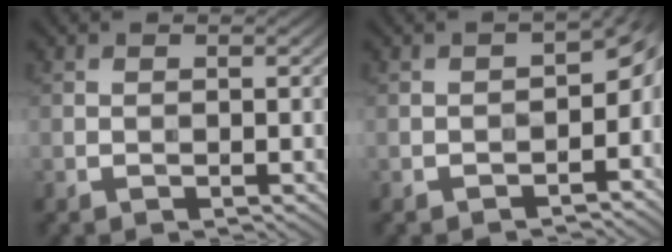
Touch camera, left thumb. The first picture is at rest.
{"total": 9.5, "force": [-3.2, 5.8, 6.9], "torque": [-0.059, -0.031, -0.038]}